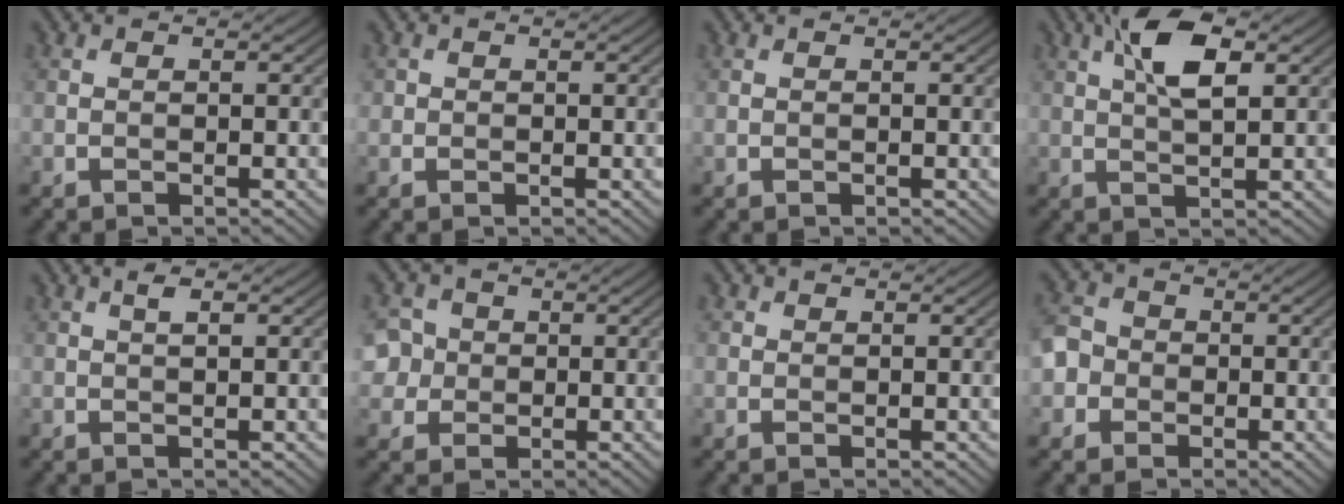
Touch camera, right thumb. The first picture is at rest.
{"total": 0.9, "force": [0.1, 0.9, 0.1], "torque": [-0.001, -0.003, 0.001]}
{"total": 0.0}
{"total": 6.7, "force": [2.6, 2.2, 5.8], "torque": [-0.112, 0.007, 0.043]}
{"total": 1.3, "force": [0.5, 0.3, 1.2], "torque": [-0.024, 0.003, 0.009]}
{"total": 5.3, "force": [0.5, 4.9, 1.7], "torque": [-0.045, 0.016, -0.009]}
{"total": 0.7, "force": [0.3, 0.6, 0.1], "torque": [-0.001, 0.000, 0.004]}
{"total": 4.0, "force": [-1.0, 3.7, 1.2], "torque": [-0.023, 0.000, -0.038]}